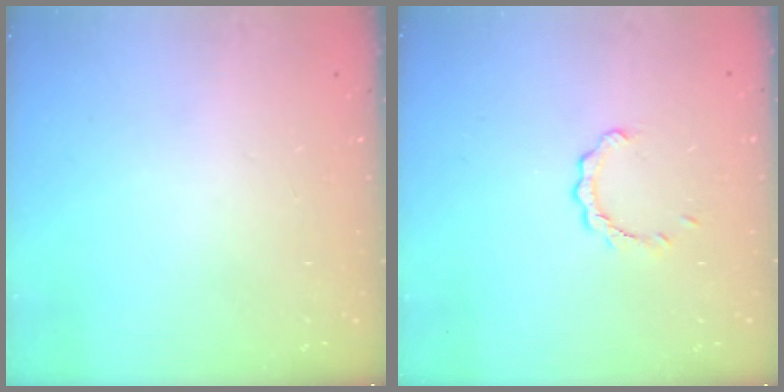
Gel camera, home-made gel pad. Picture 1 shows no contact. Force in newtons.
{"total": 2.7, "press": 2.7, "slide": 0.3}